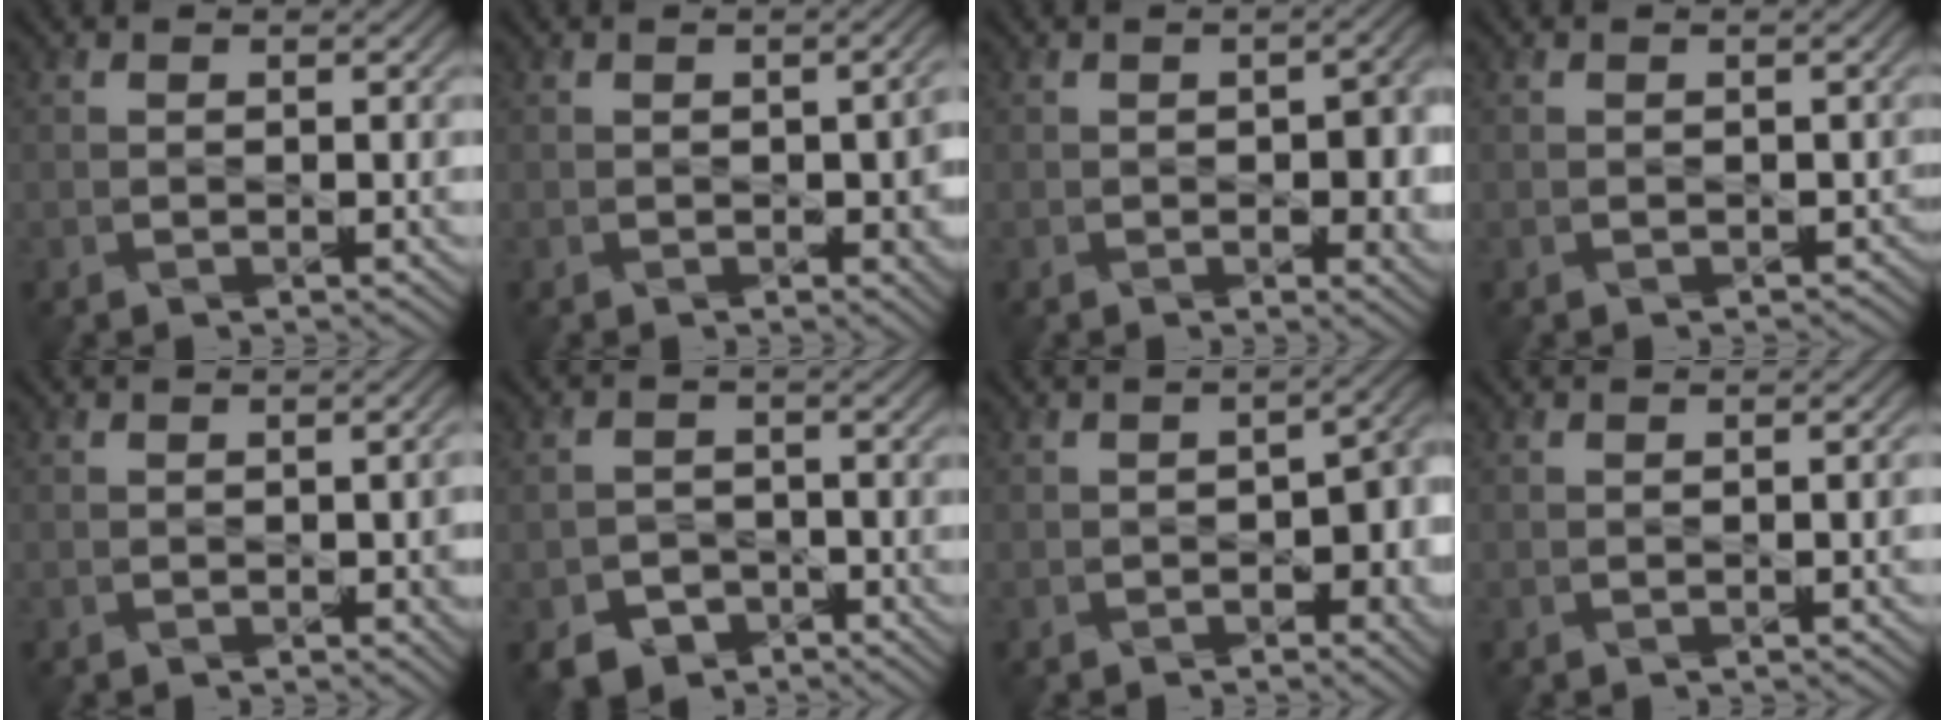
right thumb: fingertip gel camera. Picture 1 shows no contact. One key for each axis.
{"total": 4.6, "fx": -0.7, "fy": 2.5, "fz": 3.7, "tx": -0.044, "ty": -0.010, "tz": 0.001}
{"total": 6.0, "fx": -0.7, "fy": 3.4, "fz": 4.9, "tx": -0.058, "ty": -0.012, "tz": 0.003}
{"total": 1.2, "fx": -0.2, "fy": 1.0, "fz": 0.6, "tx": -0.011, "ty": -0.008, "tz": 0.000}
{"total": 2.7, "fx": -0.5, "fy": 1.4, "fz": 2.2, "tx": -0.029, "ty": -0.005, "tz": 0.002}
{"total": 4.6, "fx": -3.1, "fy": 3.1, "fz": 1.1, "tx": -0.022, "ty": -0.012, "tz": -0.055}
{"total": 6.5, "fx": -1.5, "fy": 3.7, "fz": 5.1, "tx": -0.068, "ty": -0.015, "tz": -0.016}
{"total": 1.0, "fx": -0.1, "fy": 0.2, "fz": 1.0, "tx": -0.015, "ty": 0.005, "tz": -0.003}